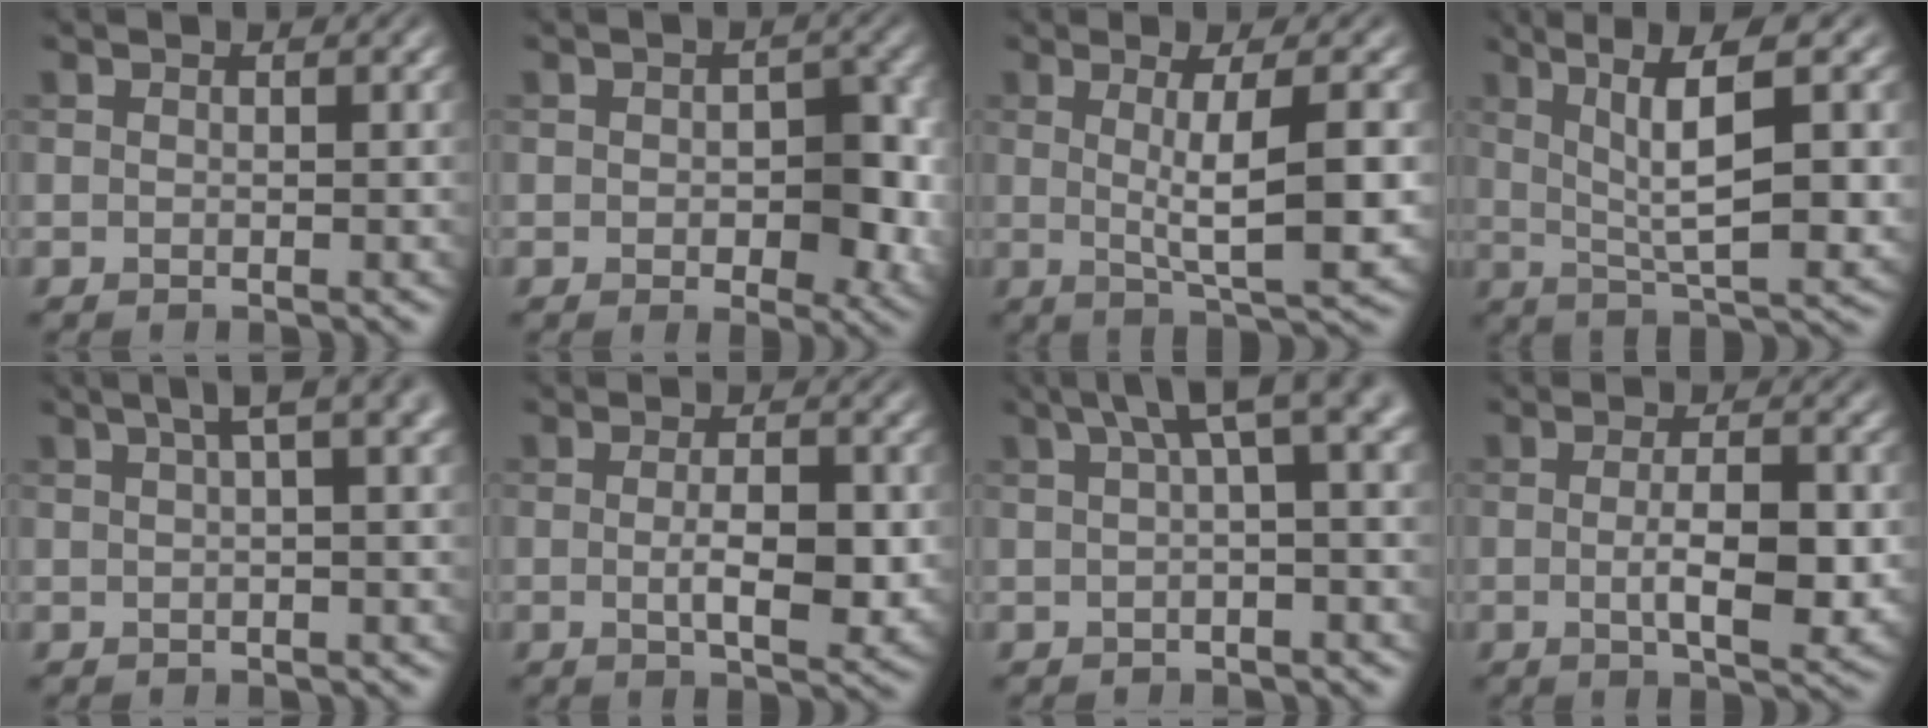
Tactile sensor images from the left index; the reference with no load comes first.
{"total": 6.4, "force": [-0.2, 3.6, 5.3], "torque": [-0.056, -0.010, -0.003]}
{"total": 6.6, "force": [0.5, 1.5, 6.4], "torque": [-0.090, -0.002, 0.012]}
{"total": 9.1, "force": [2.2, 2.2, 8.5], "torque": [-0.133, 0.006, 0.042]}
{"total": 5.5, "force": [2.4, 1.6, 4.6], "torque": [-0.048, 0.025, 0.032]}
{"total": 4.6, "force": [-0.4, 1.7, 4.2], "torque": [-0.072, -0.009, -0.004]}
{"total": 5.7, "force": [1.9, 1.5, 5.2], "torque": [-0.059, 0.022, 0.024]}
{"total": 5.5, "force": [-0.5, 1.8, 5.2], "torque": [-0.089, -0.010, -0.005]}